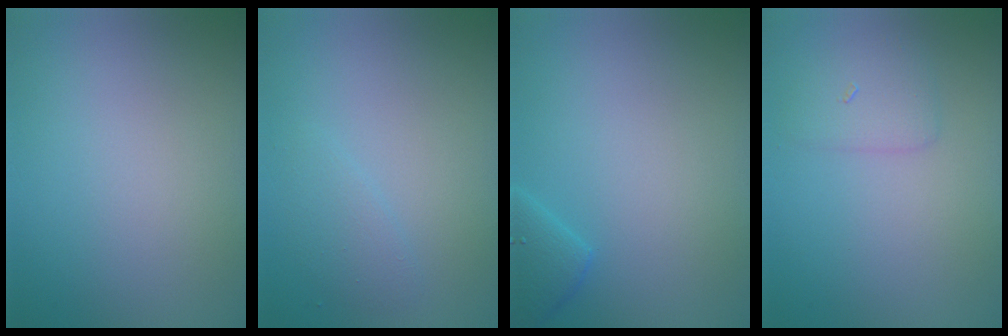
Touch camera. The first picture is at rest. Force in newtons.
{"total": 1.3, "press": 1.3, "slide": 0.0}
{"total": 1.8, "press": 1.8, "slide": 0.1}
{"total": 1.8, "press": 1.8, "slide": 0.1}